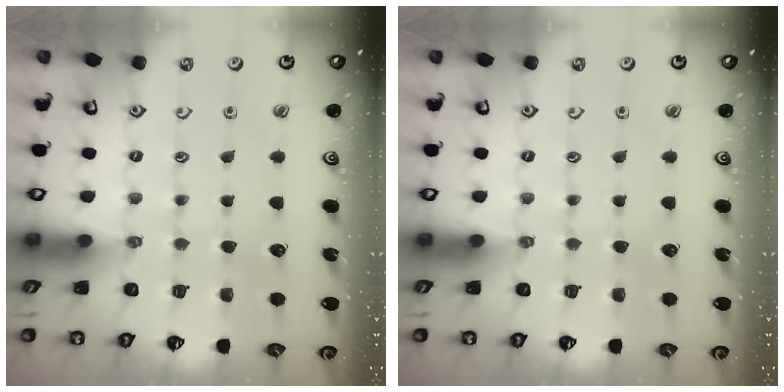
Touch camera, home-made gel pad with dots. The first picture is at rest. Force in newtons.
{"total": 0.0}